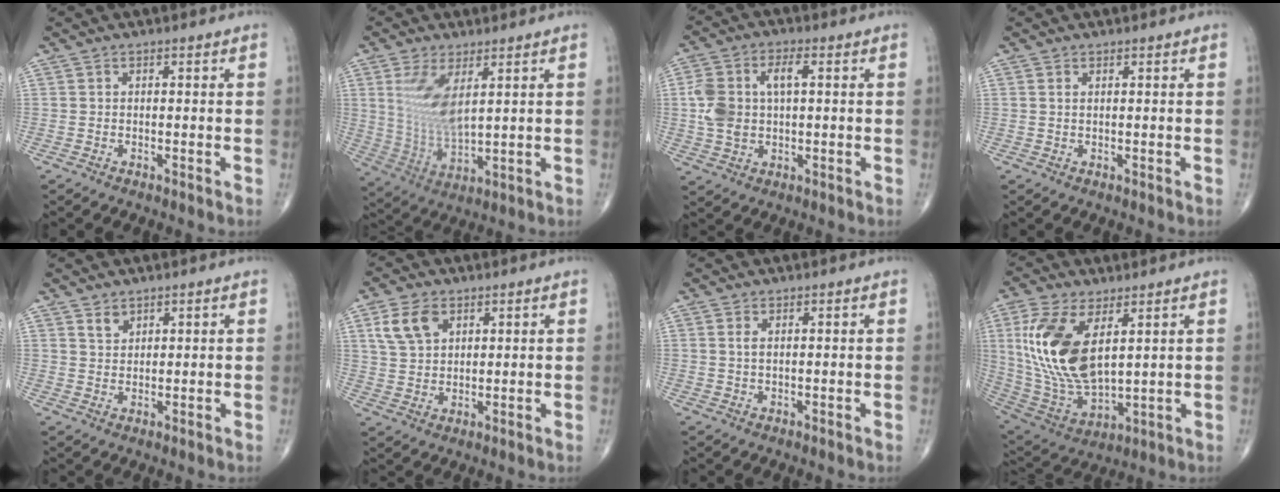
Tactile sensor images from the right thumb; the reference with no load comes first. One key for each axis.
{"total": 10.0, "fx": 3.3, "fy": 4.6, "fz": 8.3, "tx": -0.166, "ty": -0.020, "tz": 0.076}
{"total": 9.8, "fx": 1.1, "fy": 5.6, "fz": 7.9, "tx": -0.170, "ty": 0.018, "tz": 0.024}
{"total": 0.6, "fx": 0.3, "fy": 0.2, "fz": 0.4, "tx": -0.013, "ty": 0.001, "tz": 0.006}
{"total": 2.3, "fx": 1.7, "fy": 1.3, "fz": 0.8, "tx": -0.003, "ty": -0.013, "tz": 0.033}
{"total": 7.4, "fx": 3.3, "fy": 4.9, "fz": 4.5, "tx": -0.075, "ty": -0.006, "tz": 0.068}
{"total": 1.1, "fx": 0.4, "fy": 0.4, "fz": 0.9, "tx": -0.025, "ty": 0.002, "tz": 0.011}
{"total": 18.4, "fx": 5.1, "fy": 9.1, "fz": 15.2, "tx": -0.310, "ty": -0.024, "tz": 0.112}